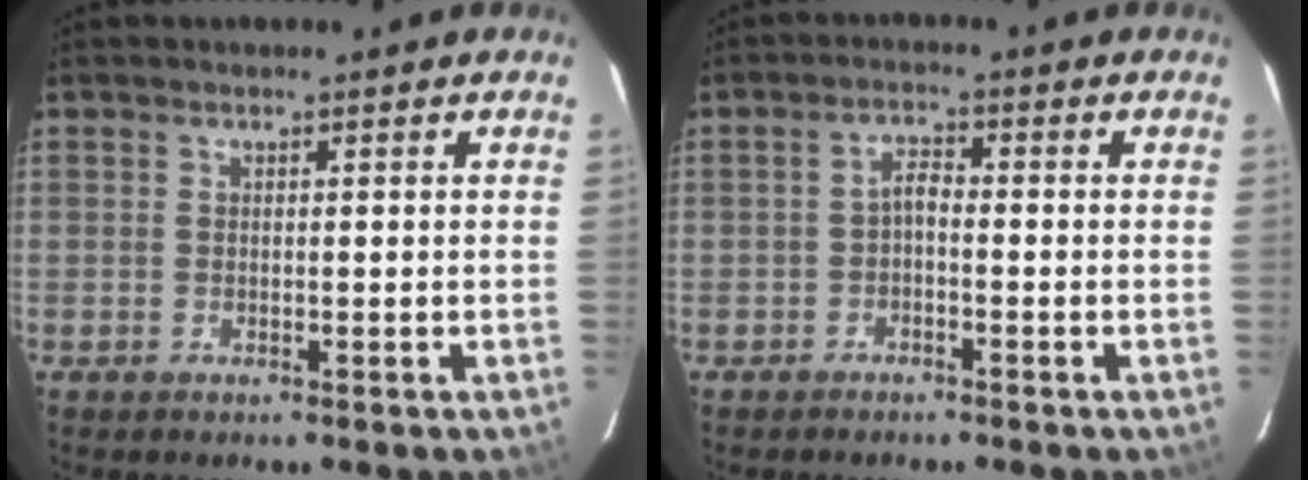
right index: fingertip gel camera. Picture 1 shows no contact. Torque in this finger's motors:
{"motor_torque": [0.38, -0.20, 0.22, 0.06]}